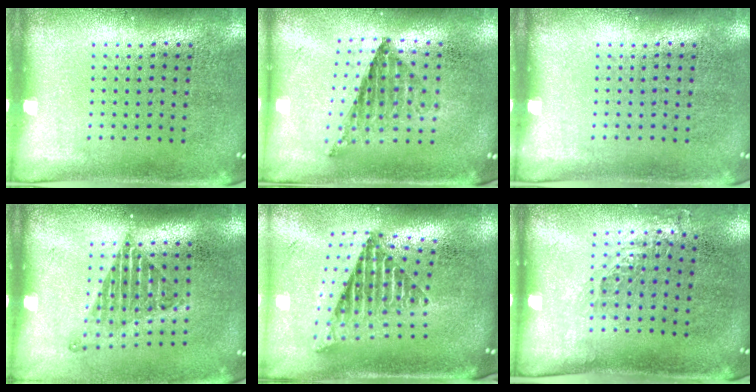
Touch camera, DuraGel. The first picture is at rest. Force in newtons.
{"total": 0.9, "press": 0.9, "slide": 0.0}
{"total": 0.0}
{"total": 1.5, "press": 1.2, "slide": 0.9}
{"total": 2.5, "press": 1.7, "slide": 1.9}
{"total": 0.8, "press": 0.8, "slide": 0.2}